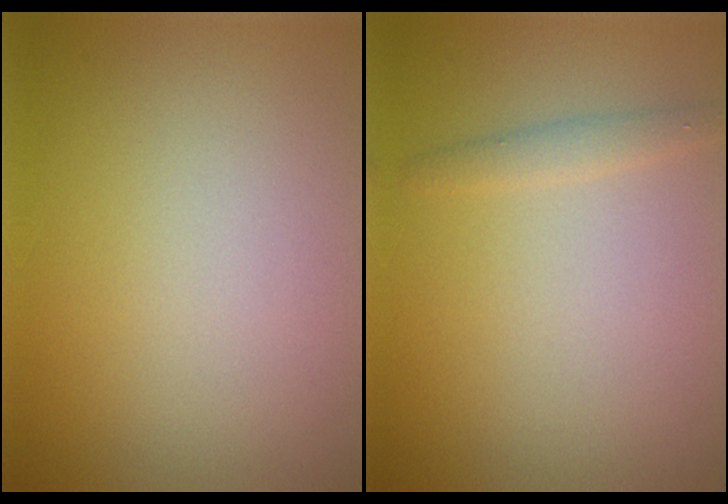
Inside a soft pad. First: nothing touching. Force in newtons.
{"total": 1.3, "press": 1.3, "slide": 0.0}